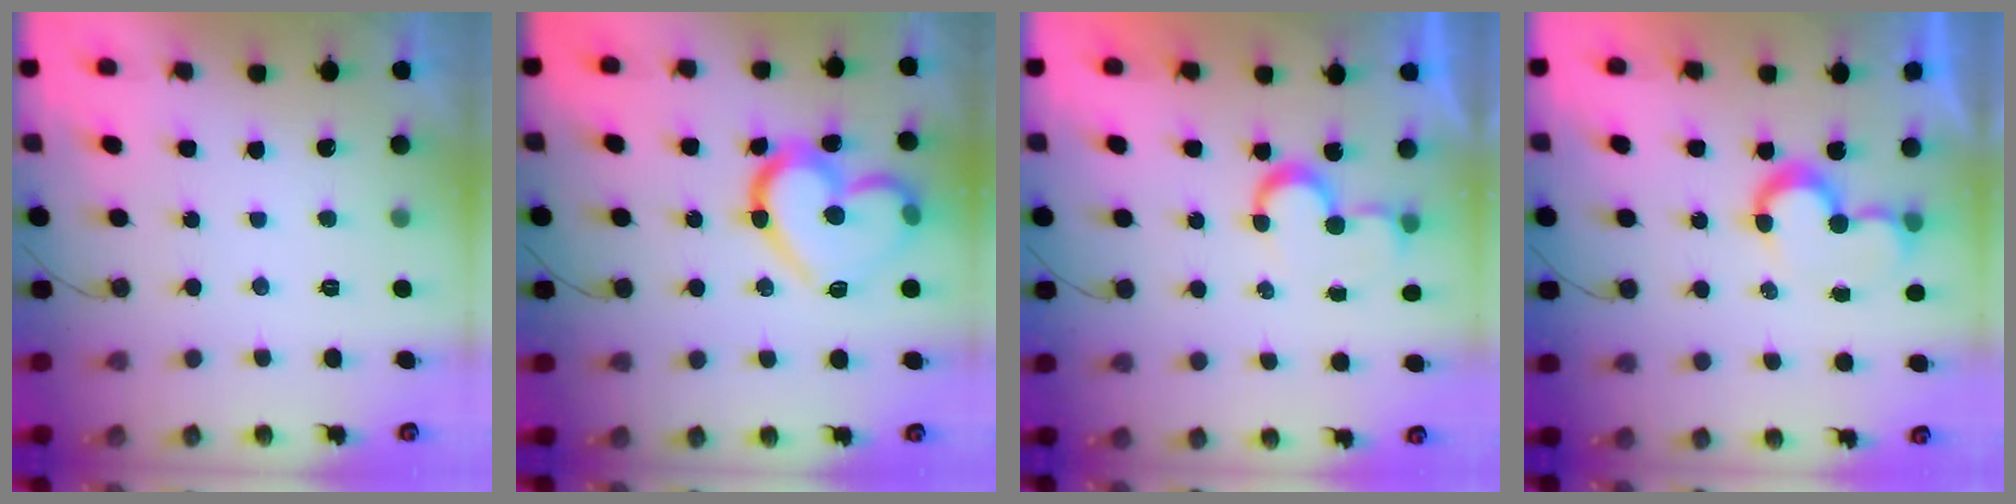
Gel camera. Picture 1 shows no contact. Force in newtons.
{"total": 18.6, "press": 18.6, "slide": 1.5}
{"total": 6.8, "press": 6.8, "slide": 0.7}
{"total": 7.4, "press": 7.4, "slide": 0.4}